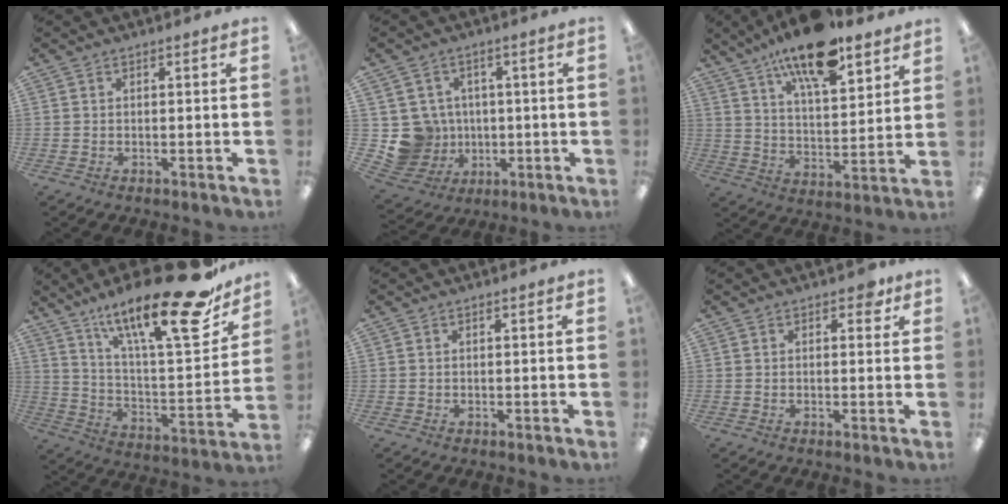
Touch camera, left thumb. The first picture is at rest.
{"total": 9.3, "force": [0.0, 9.2, 1.4], "torque": [-0.058, 0.003, 0.015]}
{"total": 17.0, "force": [12.4, 5.5, 10.1], "torque": [-0.171, -0.063, 0.209]}
{"total": 25.1, "force": [17.0, 5.9, 17.5], "torque": [-0.264, -0.109, 0.271]}
{"total": 0.0}
{"total": 2.6, "force": [1.4, 1.5, 1.5], "torque": [-0.009, -0.003, 0.019]}